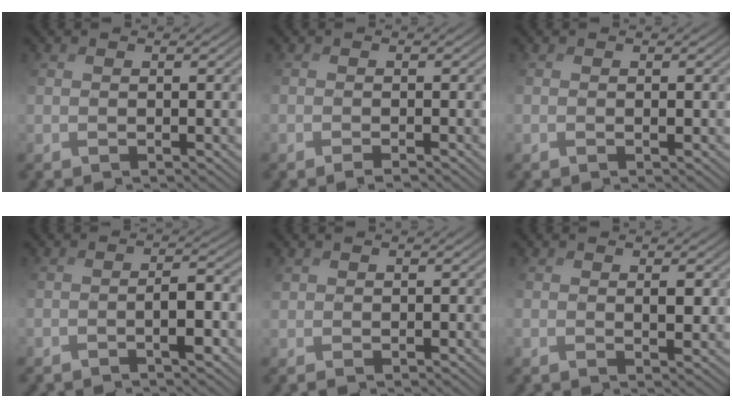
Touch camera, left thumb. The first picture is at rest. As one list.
[{"total": 1.3, "force": [-1.1, 0.1, 0.7], "torque": [-0.008, 0.001, -0.021]}, {"total": 0.7, "force": [0.1, 0.5, 0.5], "torque": [-0.014, 0.001, 0.004]}, {"total": 3.6, "force": [-1.9, 0.6, 3.0], "torque": [-0.037, 0.009, -0.029]}, {"total": 1.0, "force": [0.6, 0.7, 0.4], "torque": [-0.012, 0.005, 0.012]}, {"total": 2.6, "force": [1.0, 1.1, 2.1], "torque": [-0.044, 0.002, 0.024]}]